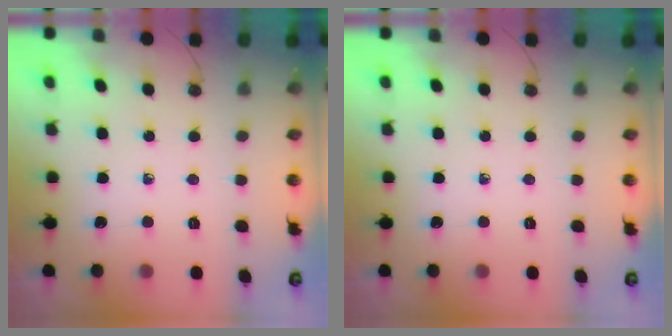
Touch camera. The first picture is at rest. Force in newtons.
{"total": 0.0}